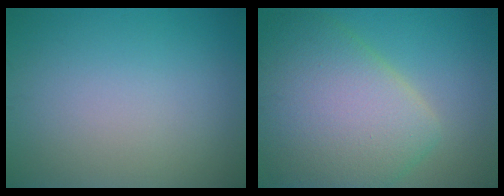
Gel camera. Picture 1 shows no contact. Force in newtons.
{"total": 10.3, "press": 10.3, "slide": 0.5}